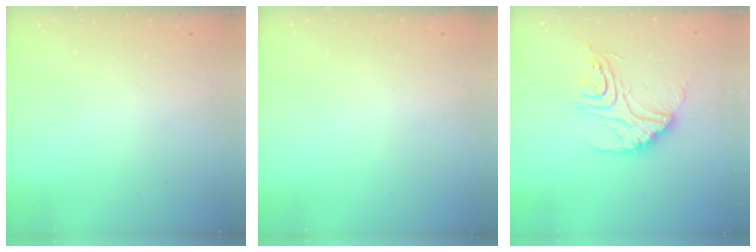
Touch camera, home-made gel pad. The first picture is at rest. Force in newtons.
{"total": 0.0}
{"total": 16.5, "press": 16.5, "slide": 1.6}